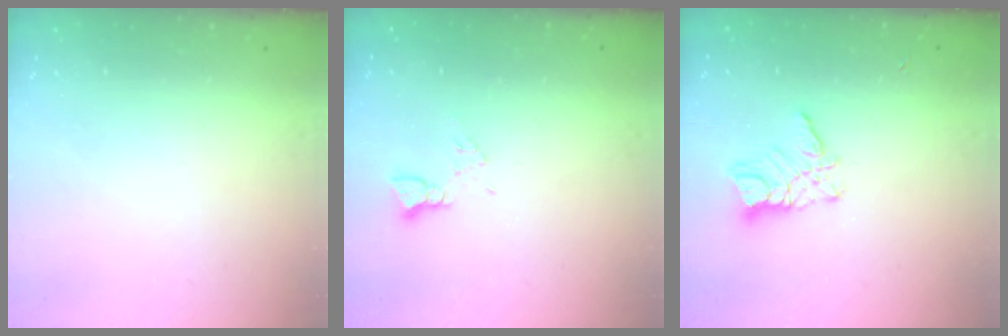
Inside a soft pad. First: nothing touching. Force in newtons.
{"total": 3.5, "press": 3.5, "slide": 0.5}
{"total": 8.3, "press": 8.3, "slide": 0.5}